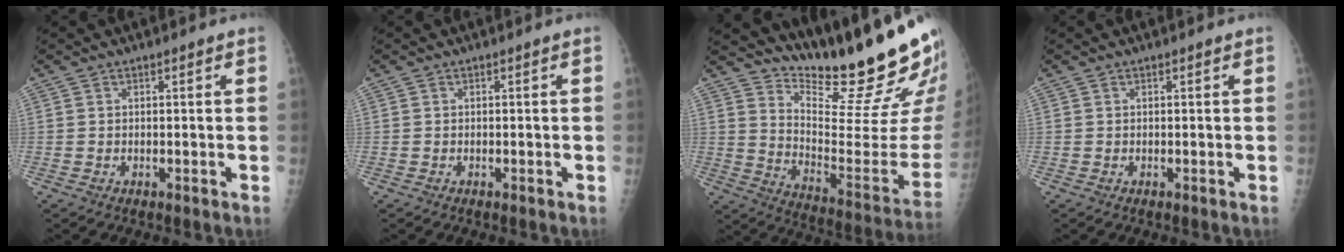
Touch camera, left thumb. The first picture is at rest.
{"total": 0.0}
{"total": 24.1, "force": [19.3, 3.9, 13.9], "torque": [-0.179, -0.155, 0.286]}
{"total": 0.0}